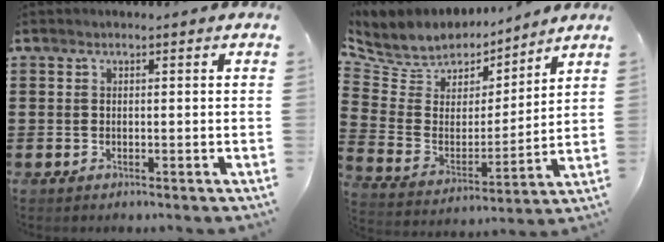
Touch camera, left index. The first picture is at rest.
{"total": 6.8, "force": [5.9, 3.4, 0.0], "torque": [-0.049, -0.048, 0.107]}